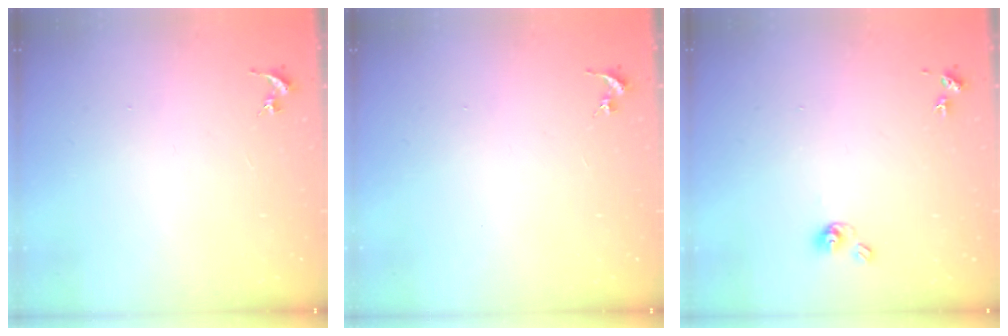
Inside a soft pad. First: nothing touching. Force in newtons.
{"total": 0.0}
{"total": 5.6, "press": 5.6, "slide": 0.5}